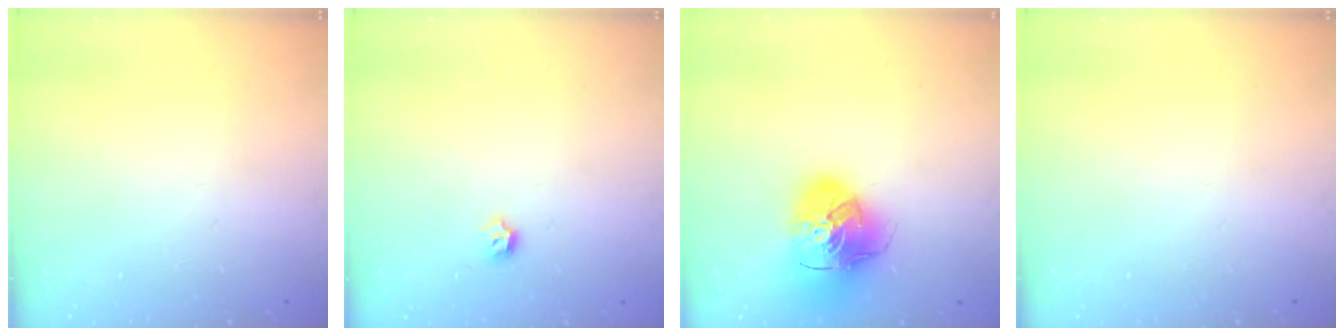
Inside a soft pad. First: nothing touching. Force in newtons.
{"total": 3.4, "press": 3.3, "slide": 0.7}
{"total": 17.4, "press": 17.2, "slide": 2.7}
{"total": 0.0}